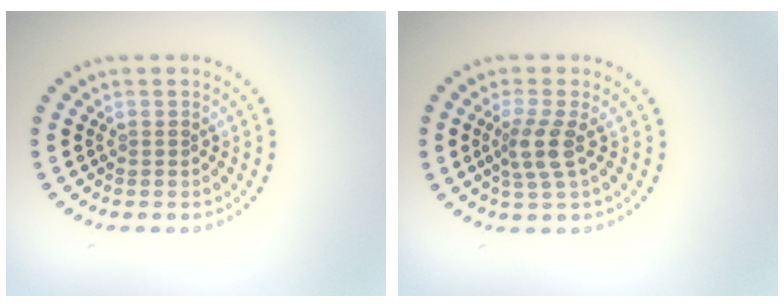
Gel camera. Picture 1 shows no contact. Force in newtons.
{"total": 2.8, "press": 2.2, "slide": 1.7}